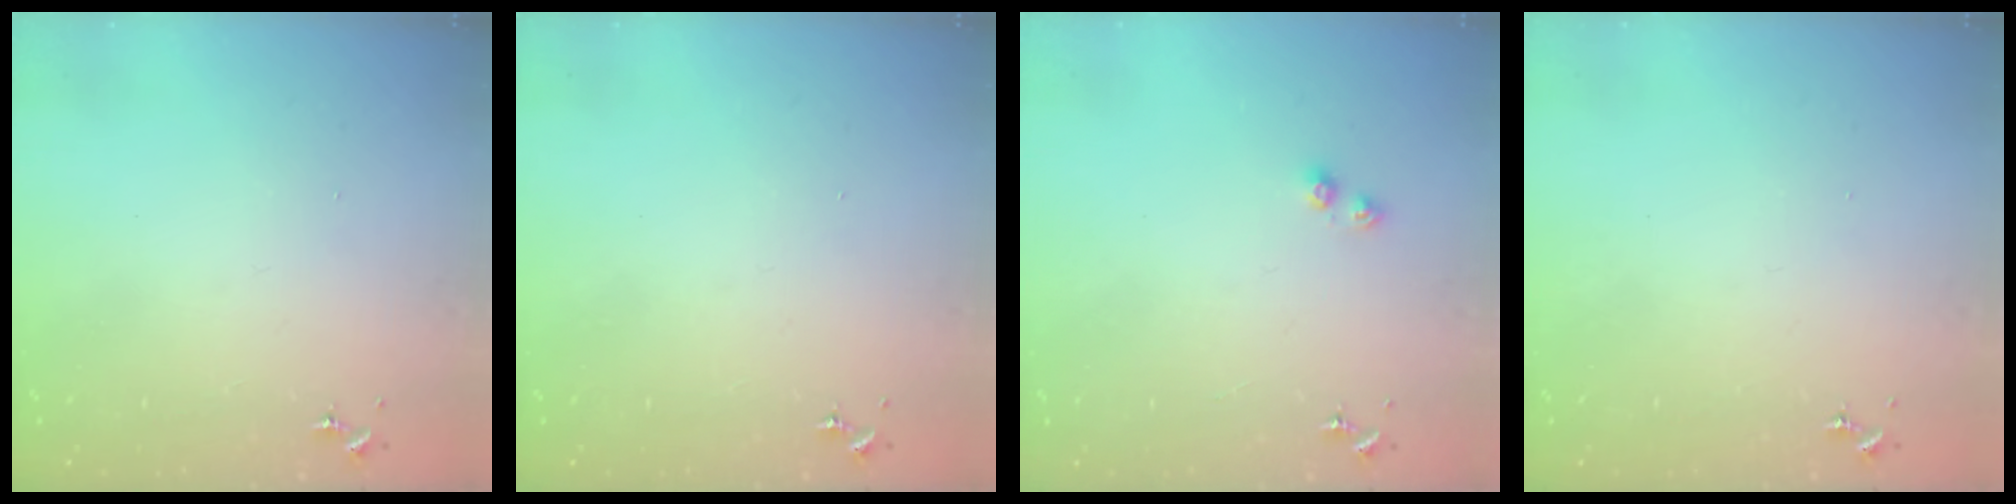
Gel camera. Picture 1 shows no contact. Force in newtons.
{"total": 0.0}
{"total": 4.3, "press": 4.3, "slide": 0.5}
{"total": 0.0}